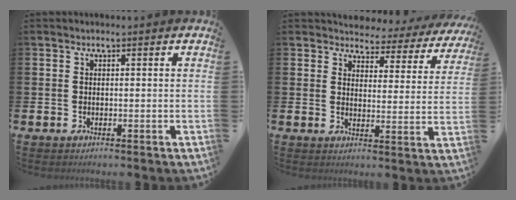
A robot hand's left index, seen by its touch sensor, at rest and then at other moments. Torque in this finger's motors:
{"motor_torque": [0.43, -0.38, 0.20, 0.01]}